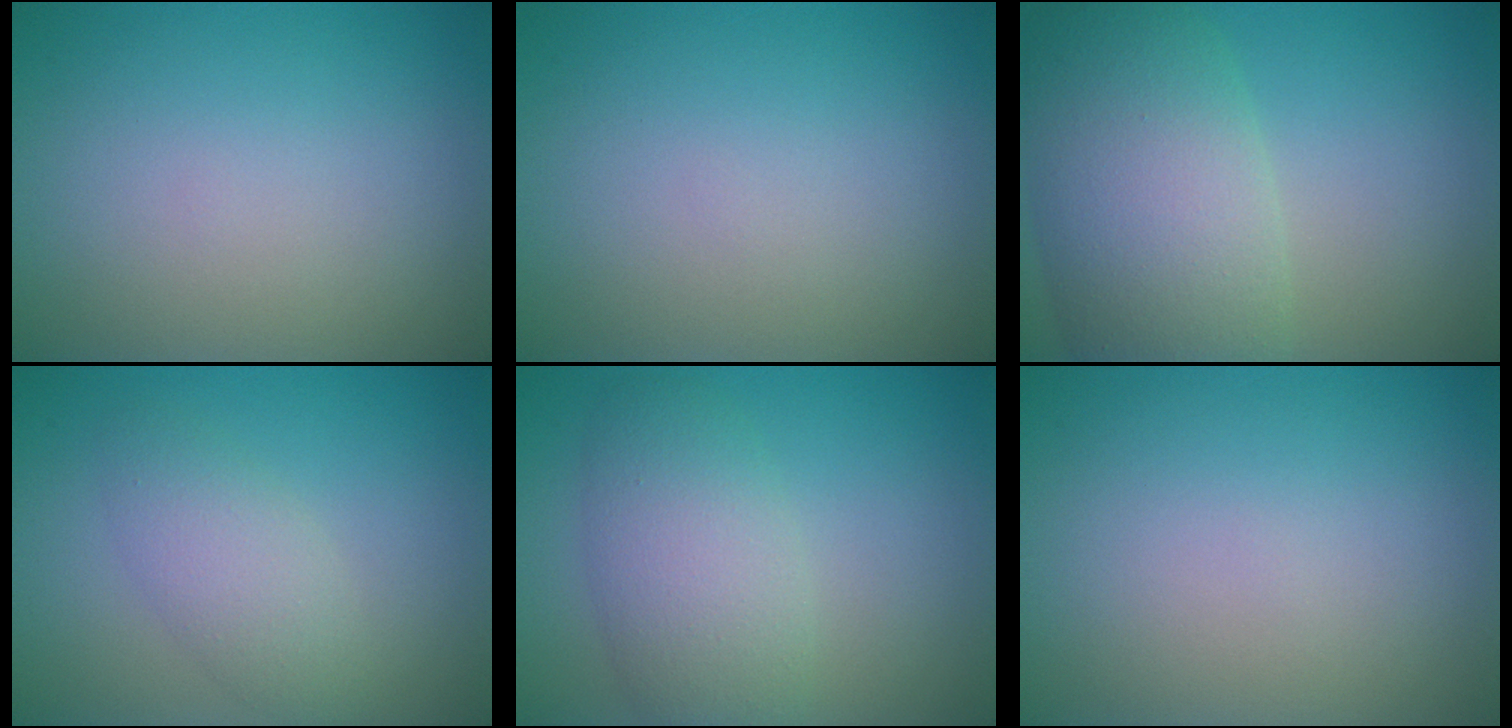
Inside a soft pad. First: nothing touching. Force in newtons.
{"total": 0.0}
{"total": 9.7, "press": 9.7, "slide": 0.4}
{"total": 2.9, "press": 2.9, "slide": 0.1}
{"total": 5.0, "press": 5.0, "slide": 0.1}
{"total": 0.0}